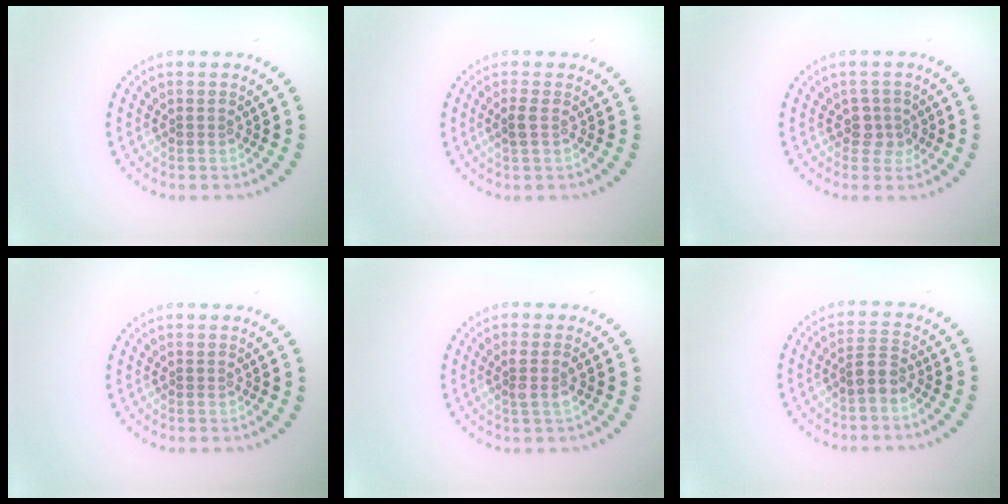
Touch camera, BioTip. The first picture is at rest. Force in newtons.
{"total": 1.0, "press": 0.9, "slide": 0.5}
{"total": 1.8, "press": 1.5, "slide": 1.0}
{"total": 0.0}
{"total": 1.6, "press": 1.4, "slide": 0.8}
{"total": 2.1, "press": 1.8, "slide": 1.0}